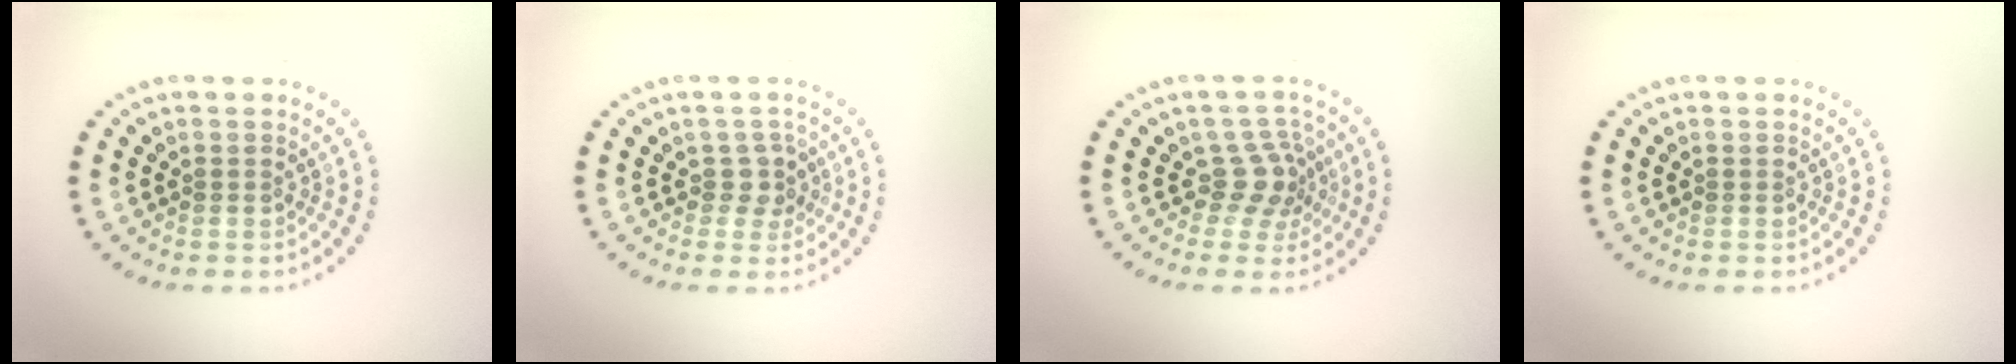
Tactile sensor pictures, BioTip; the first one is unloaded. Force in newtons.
{"total": 1.8, "press": 1.5, "slide": 1.0}
{"total": 2.9, "press": 2.1, "slide": 1.9}
{"total": 0.0}